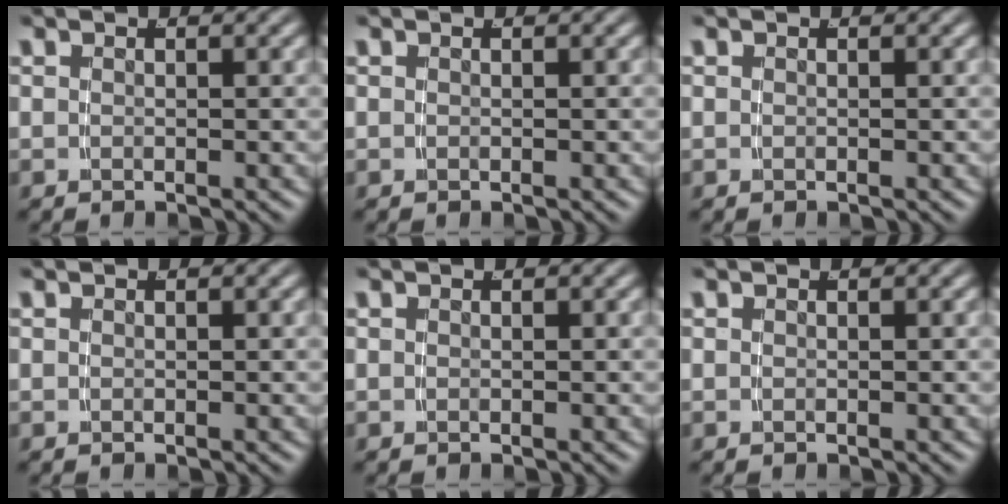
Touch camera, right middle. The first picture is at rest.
{"total": 0.0}
{"total": 0.0}
{"total": 0.0}
{"total": 0.0}
{"total": 0.0}